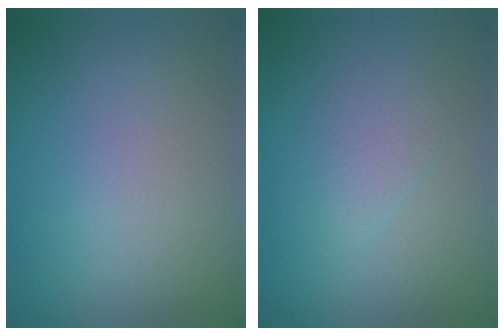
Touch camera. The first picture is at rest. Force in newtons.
{"total": 1.6, "press": 1.6, "slide": 0.1}